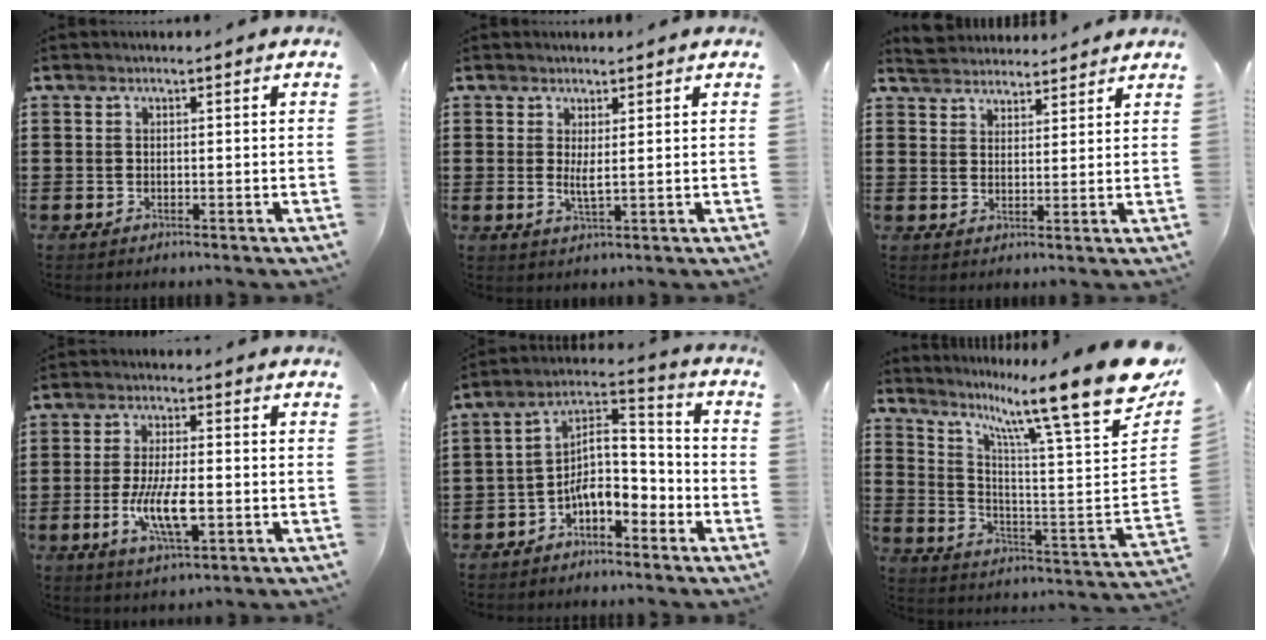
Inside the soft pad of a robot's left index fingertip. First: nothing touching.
{"total": 2.3, "force": [0.9, 0.1, 2.1], "torque": [-0.043, -0.005, 0.016]}
{"total": 3.9, "force": [3.7, 0.8, -0.7], "torque": [-0.004, -0.010, 0.070]}
{"total": 8.7, "force": [-1.9, 3.0, 7.9], "torque": [-0.165, -0.010, -0.036]}
{"total": 8.4, "force": [-3.7, 4.5, 6.1], "torque": [-0.115, 0.000, -0.076]}
{"total": 16.1, "force": [11.4, 1.1, 11.4], "torque": [-0.213, -0.083, 0.173]}